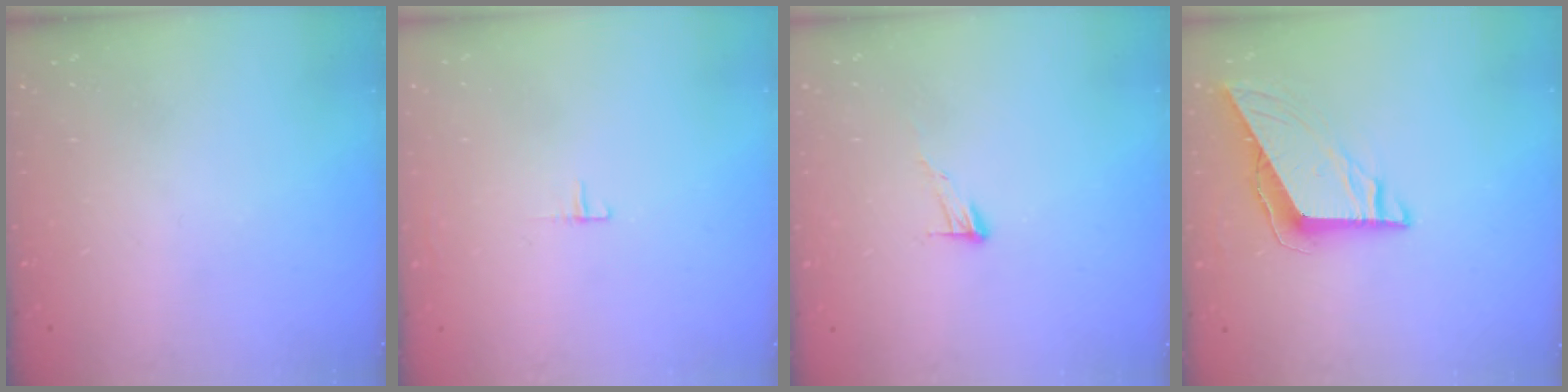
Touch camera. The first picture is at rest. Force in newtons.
{"total": 3.6, "press": 3.5, "slide": 0.3}
{"total": 5.6, "press": 5.6, "slide": 0.2}
{"total": 8.5, "press": 8.5, "slide": 0.3}